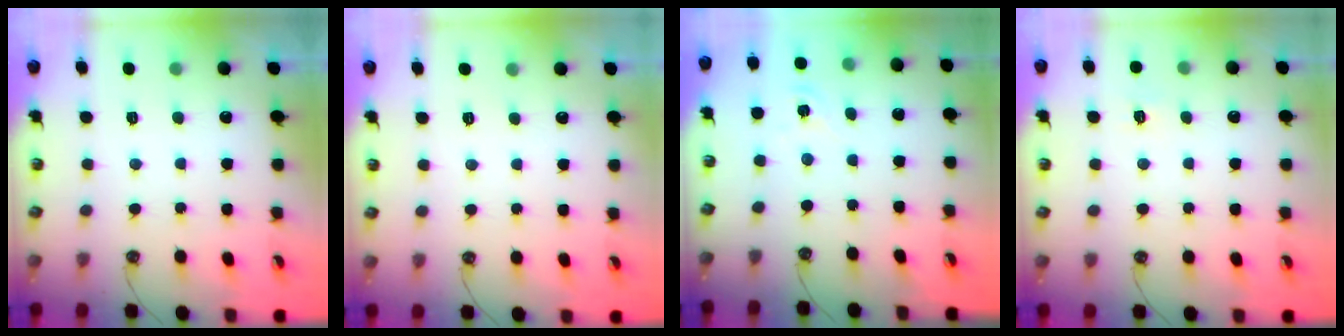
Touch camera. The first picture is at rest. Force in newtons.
{"total": 0.5, "press": 0.5, "slide": 0.2}
{"total": 1.3, "press": 1.3, "slide": 0.2}
{"total": 5.1, "press": 5.1, "slide": 0.4}